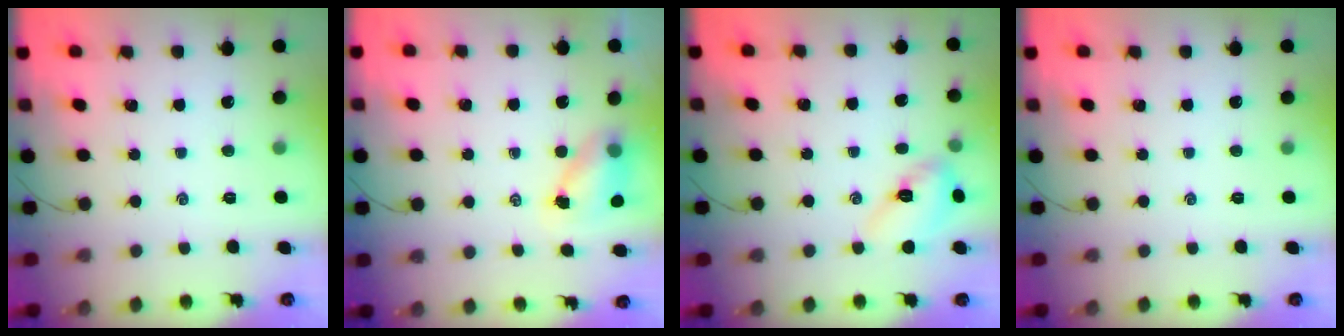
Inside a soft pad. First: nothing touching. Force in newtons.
{"total": 5.9, "press": 5.9, "slide": 0.6}
{"total": 7.8, "press": 7.7, "slide": 0.3}
{"total": 0.0}